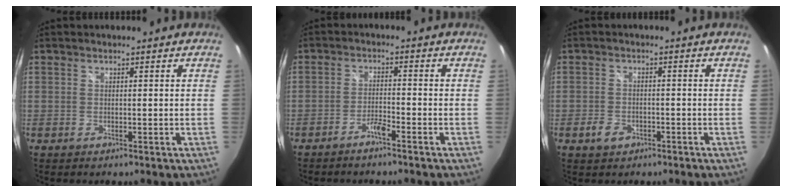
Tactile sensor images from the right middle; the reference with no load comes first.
{"total": 2.7, "force": [-2.3, 0.1, 1.4], "torque": [-0.045, 0.005, -0.045]}
{"total": 3.2, "force": [-1.8, 2.2, 1.5], "torque": [-0.035, 0.003, -0.029]}